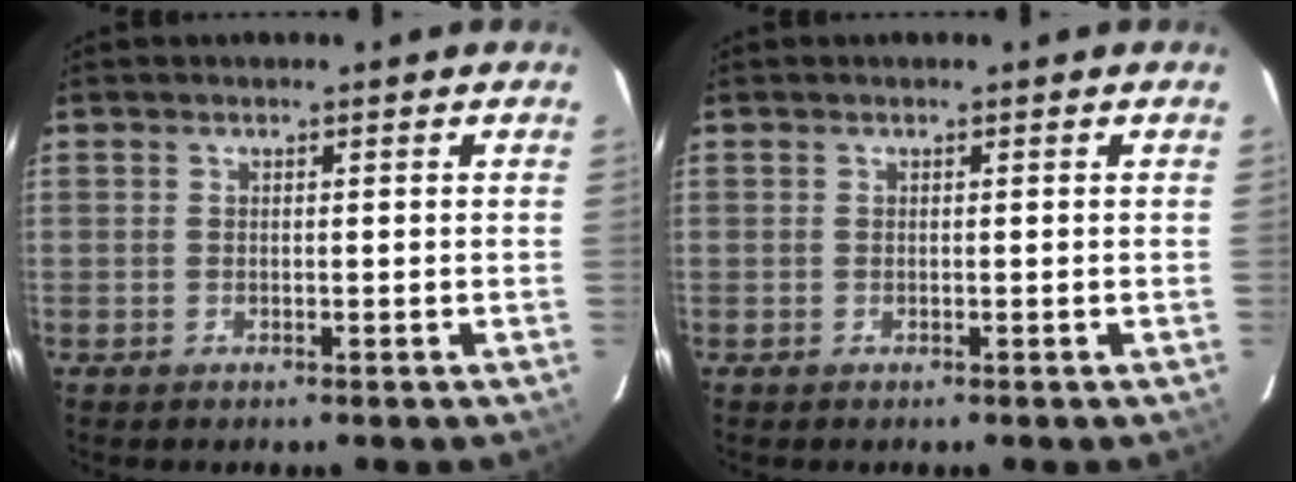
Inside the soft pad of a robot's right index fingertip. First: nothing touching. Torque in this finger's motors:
{"motor_torque": [0.00, 0.00, 0.00, 0.00]}